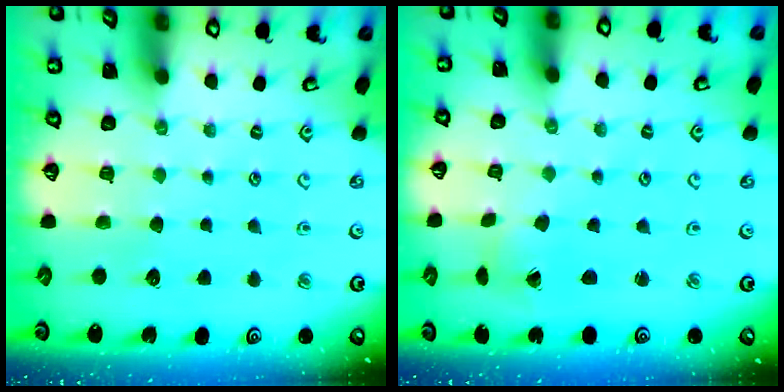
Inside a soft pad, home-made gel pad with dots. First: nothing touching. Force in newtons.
{"total": 1.7, "press": 1.7, "slide": 0.1}